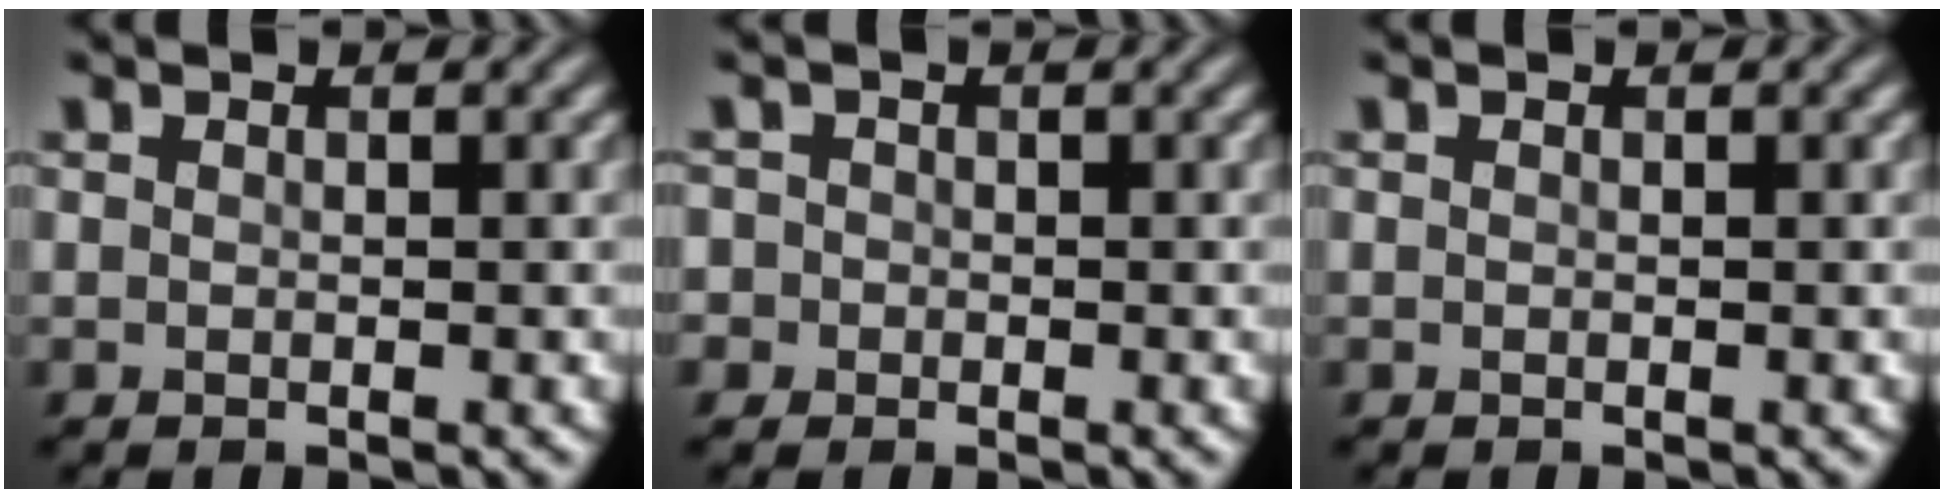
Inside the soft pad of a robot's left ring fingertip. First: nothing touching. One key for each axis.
{"total": 1.6, "fx": 0.0, "fy": 1.6, "fz": 0.2, "tx": 0.013, "ty": 0.008, "tz": -0.016}
{"total": 0.0}